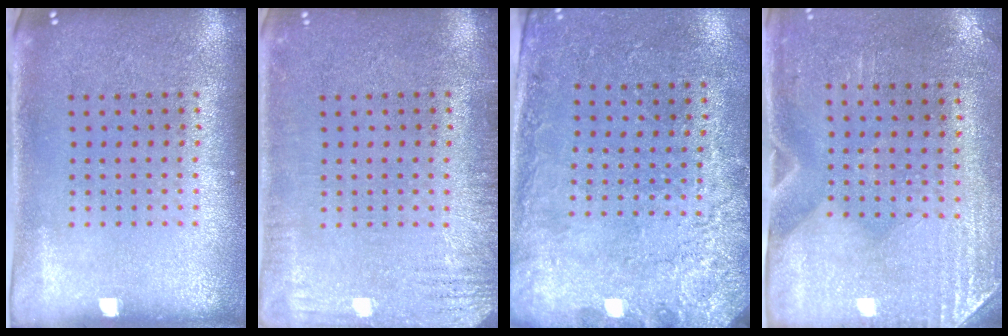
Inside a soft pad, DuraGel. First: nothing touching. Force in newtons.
{"total": 2.5, "press": 2.5, "slide": 0.4}
{"total": 2.7, "press": 2.2, "slide": 1.5}
{"total": 3.0, "press": 2.5, "slide": 1.5}